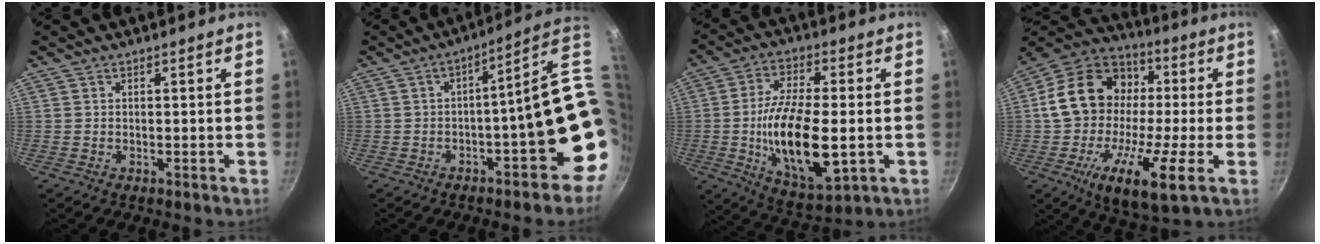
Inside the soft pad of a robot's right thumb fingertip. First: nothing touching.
{"total": 16.2, "force": [-1.9, 4.2, 15.6], "torque": [-0.161, 0.033, -0.020]}
{"total": 18.0, "force": [-2.3, 7.5, 16.2], "torque": [-0.294, -0.001, -0.036]}
{"total": 22.7, "force": [-3.0, 12.7, 18.6], "torque": [-0.298, 0.030, -0.073]}